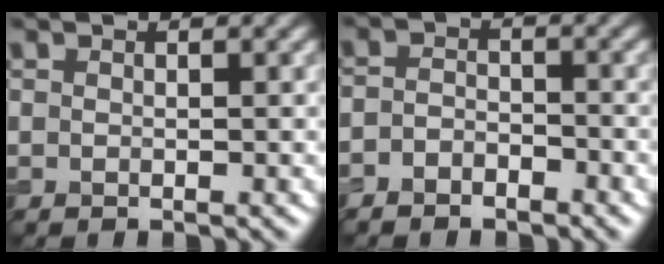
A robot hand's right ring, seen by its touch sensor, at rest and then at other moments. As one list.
[{"total": 2.1, "force": [-1.7, 1.1, 0.8], "torque": [-0.017, 0.003, -0.038]}]